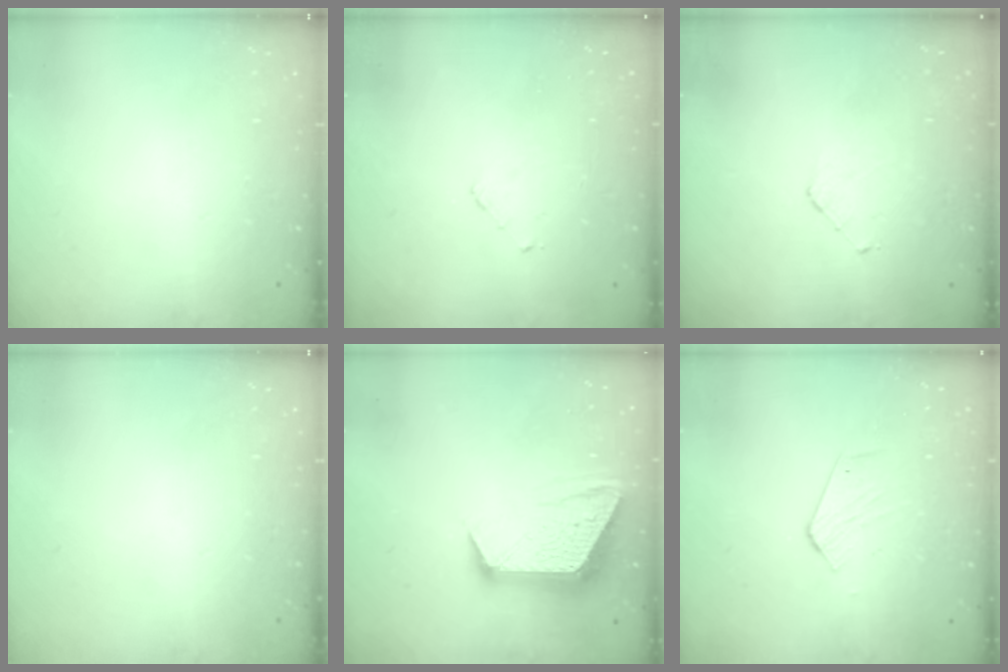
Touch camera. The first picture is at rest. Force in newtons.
{"total": 2.5, "press": 2.5, "slide": 0.2}
{"total": 4.3, "press": 4.3, "slide": 0.4}
{"total": 0.0}
{"total": 12.8, "press": 12.8, "slide": 1.1}
{"total": 2.6, "press": 2.6, "slide": 0.2}